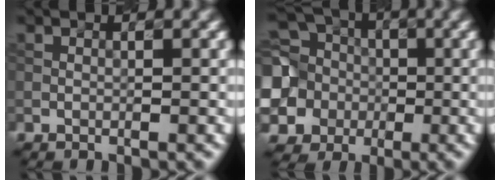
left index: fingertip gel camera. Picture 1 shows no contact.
{"total": 11.6, "force": [0.0, 10.5, 5.0], "torque": [-0.144, 0.015, -0.028]}